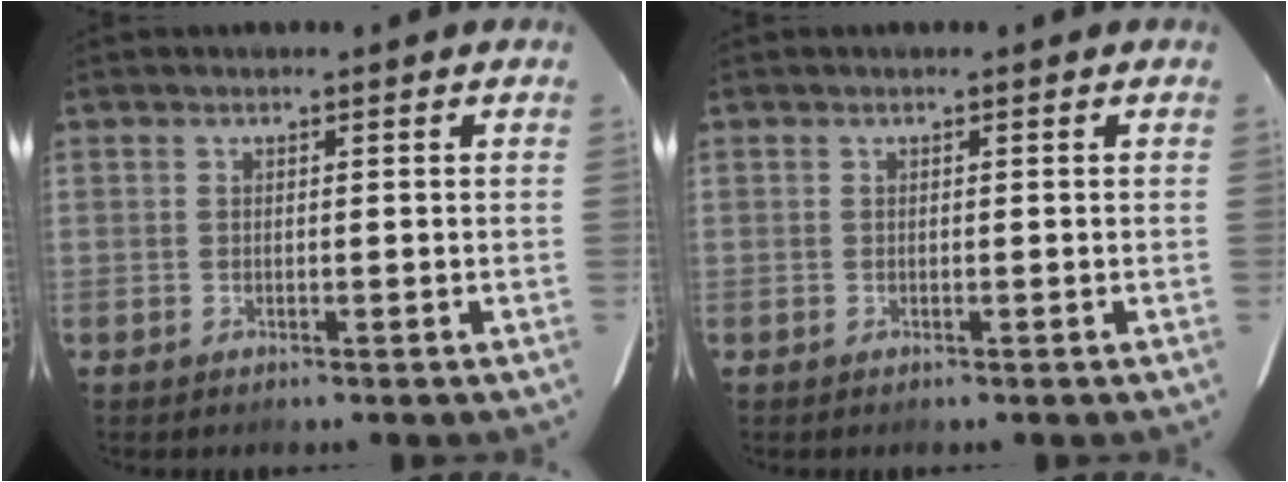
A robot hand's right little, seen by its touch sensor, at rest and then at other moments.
{"total": 0.0}